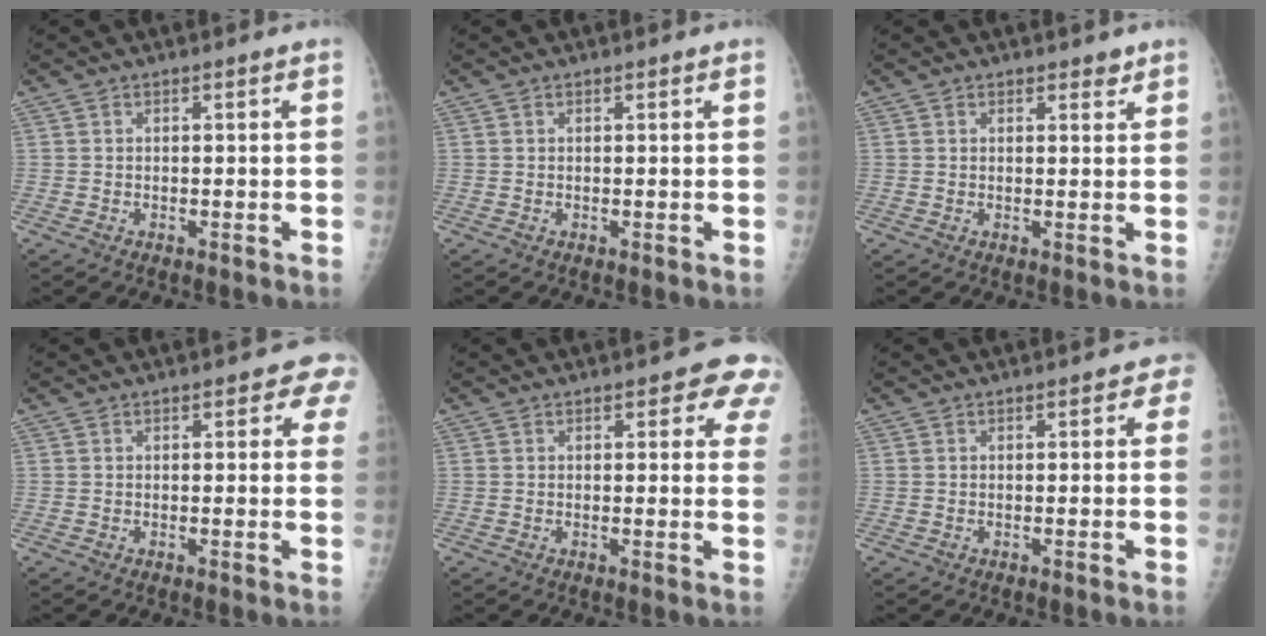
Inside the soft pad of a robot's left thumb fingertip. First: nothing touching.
{"total": 0.0}
{"total": 1.9, "force": [1.4, 1.0, 0.7], "torque": [0.007, -0.008, 0.016]}
{"total": 3.9, "force": [2.0, 2.0, 2.6], "torque": [0.004, -0.002, 0.012]}
{"total": 6.2, "force": [3.6, 2.9, 4.2], "torque": [-0.006, -0.010, 0.028]}
{"total": 2.0, "force": [0.7, 1.2, 1.4], "torque": [0.004, 0.004, 0.001]}